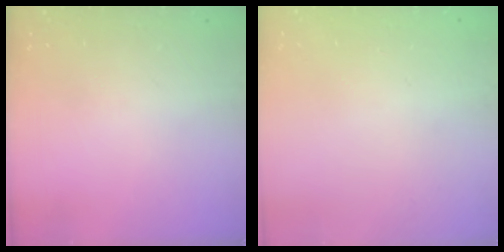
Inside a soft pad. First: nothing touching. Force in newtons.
{"total": 0.0}